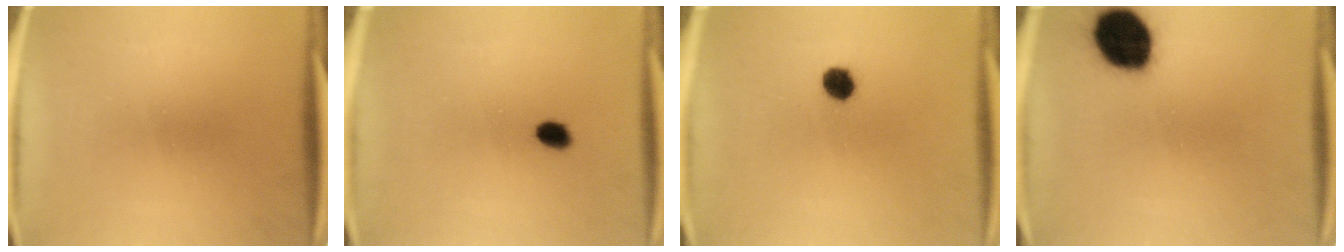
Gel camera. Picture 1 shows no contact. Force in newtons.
{"total": 2.6}
{"total": 3.9}
{"total": 15.8}